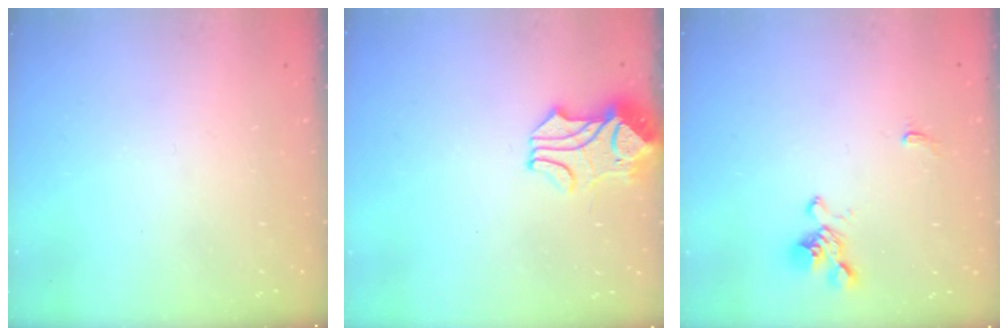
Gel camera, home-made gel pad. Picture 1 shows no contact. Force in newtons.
{"total": 2.4, "press": 2.1, "slide": 1.2}
{"total": 1.3, "press": 0.8, "slide": 1.0}